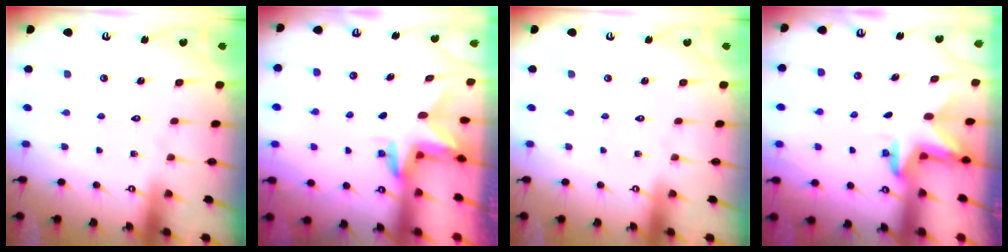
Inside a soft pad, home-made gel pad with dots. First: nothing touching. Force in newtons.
{"total": 3.0, "press": 2.9, "slide": 0.2}
{"total": 0.0}
{"total": 2.9, "press": 2.9, "slide": 0.1}